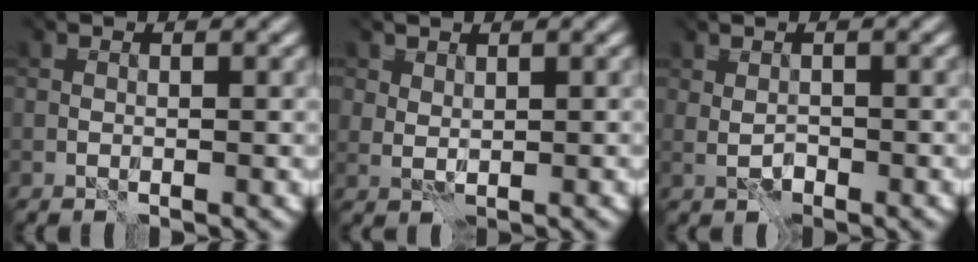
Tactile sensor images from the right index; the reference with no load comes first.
{"total": 1.4, "force": [1.3, 0.5, 0.0], "torque": [0.000, 0.000, 0.026]}
{"total": 0.0}